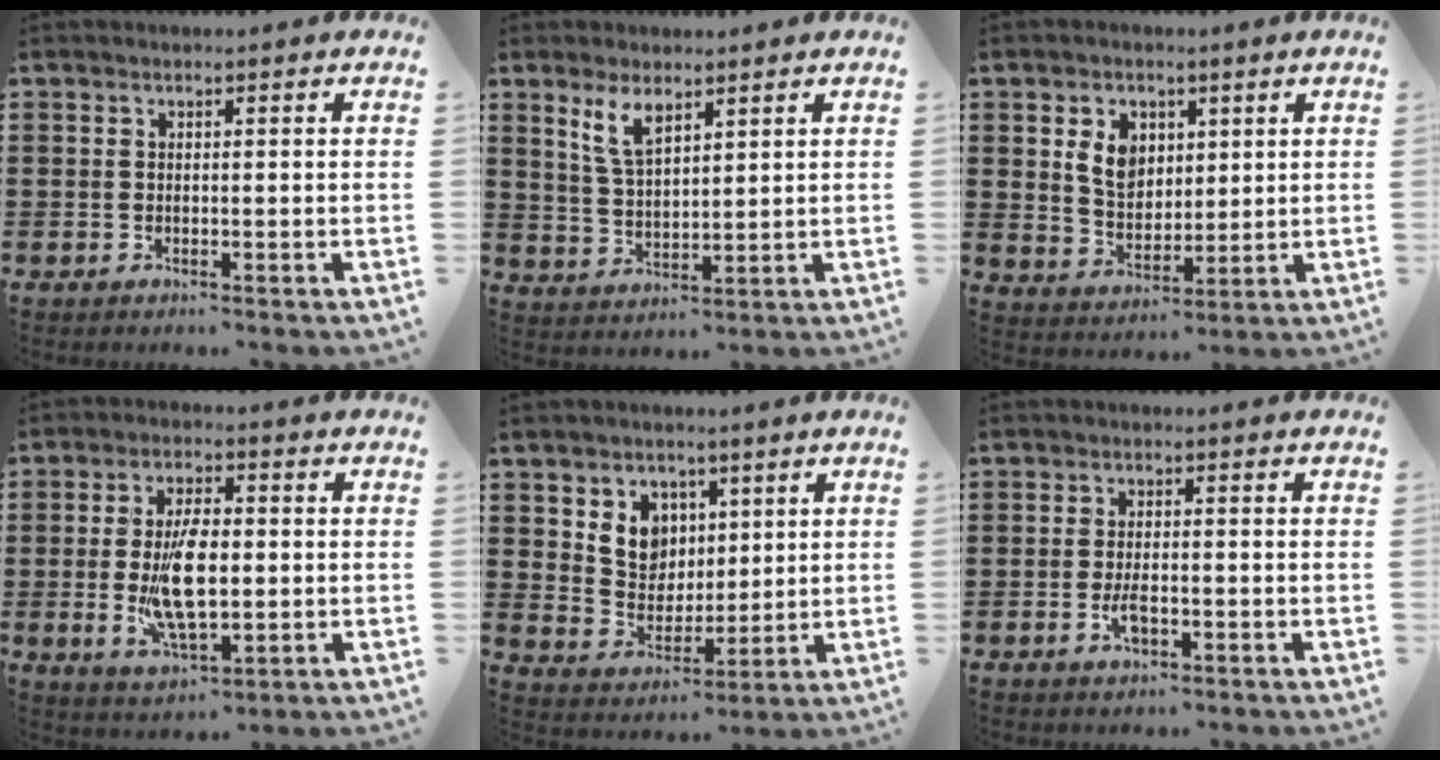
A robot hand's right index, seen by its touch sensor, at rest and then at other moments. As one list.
[{"total": 5.4, "force": [3.2, 2.2, 3.7], "torque": [-0.083, 0.004, 0.058]}, {"total": 6.2, "force": [2.0, 4.8, 3.3], "torque": [-0.076, 0.014, 0.034]}, {"total": 9.9, "force": [-0.7, 4.2, 8.9], "torque": [-0.181, -0.008, -0.016]}, {"total": 6.7, "force": [2.9, 5.7, 1.8], "torque": [-0.052, 0.004, 0.051]}, {"total": 3.1, "force": [-1.1, 1.2, 2.6], "torque": [-0.053, -0.001, -0.022]}]